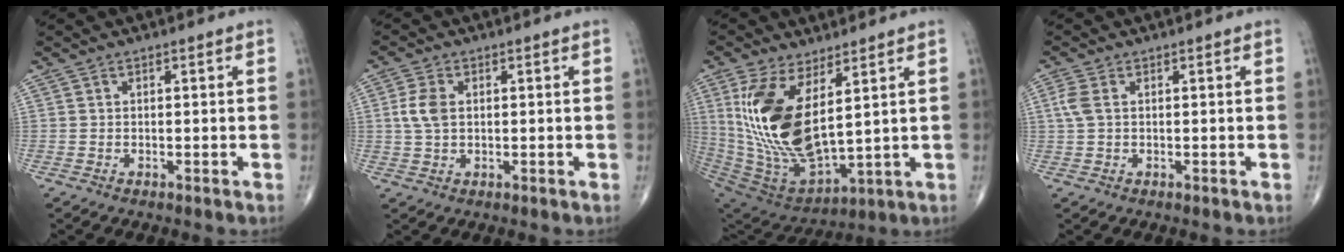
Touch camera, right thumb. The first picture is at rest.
{"total": 4.6, "force": [0.7, 2.9, 3.5], "torque": [-0.081, 0.003, 0.012]}
{"total": 20.3, "force": [5.4, 9.0, 17.4], "torque": [-0.351, -0.040, 0.124]}
{"total": 2.9, "force": [0.6, 1.7, 2.3], "torque": [-0.073, 0.010, 0.012]}